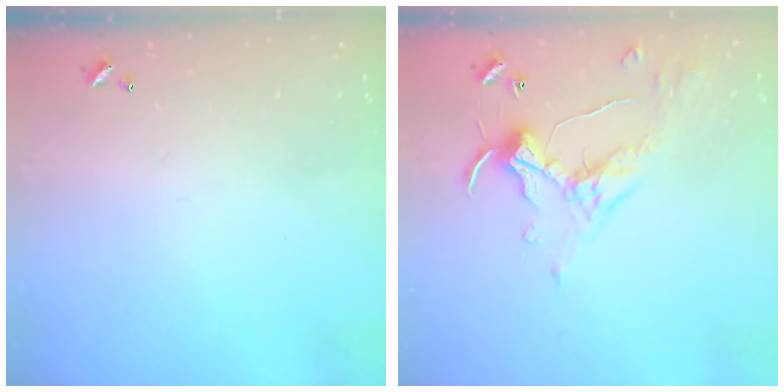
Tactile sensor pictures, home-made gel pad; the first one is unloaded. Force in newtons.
{"total": 1.1, "press": 1.1, "slide": 0.1}